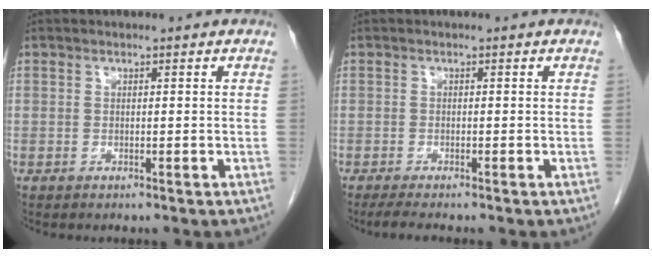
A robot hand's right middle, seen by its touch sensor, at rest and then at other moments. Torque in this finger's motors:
{"motor_torque": [0.45, -0.26, -0.01, 0.01]}